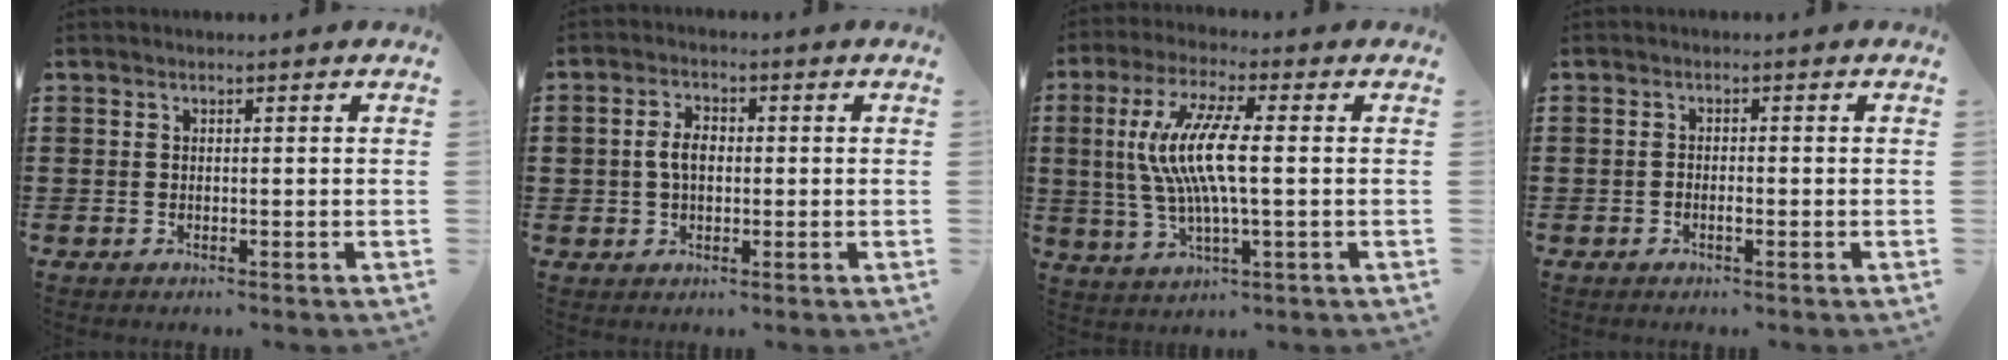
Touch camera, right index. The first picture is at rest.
{"total": 3.5, "force": [0.0, 2.4, 2.6], "torque": [-0.055, 0.009, -0.003]}
{"total": 9.9, "force": [0.3, 1.8, 9.8], "torque": [-0.220, -0.013, -0.008]}
{"total": 1.1, "force": [-0.6, 0.3, 0.8], "torque": [-0.017, -0.004, -0.011]}